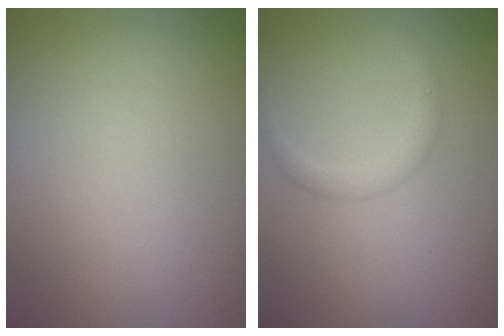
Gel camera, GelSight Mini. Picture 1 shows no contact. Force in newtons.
{"total": 1.7, "press": 1.7, "slide": 0.0}